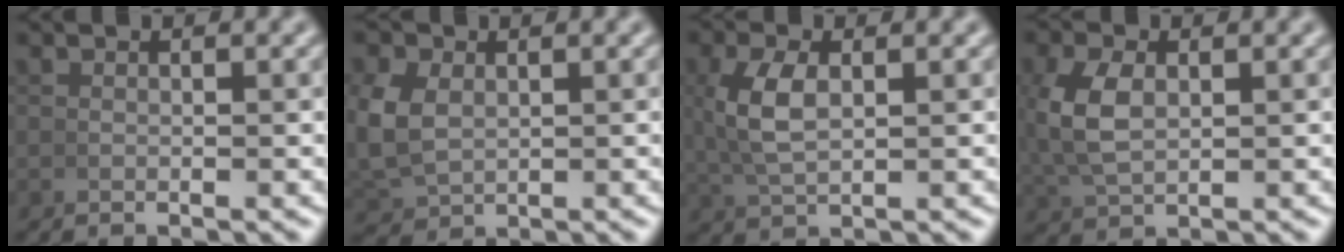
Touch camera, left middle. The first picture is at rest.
{"total": 4.3, "force": [0.4, 3.6, 2.4], "torque": [-0.078, -0.019, 0.027]}
{"total": 3.7, "force": [0.7, 1.8, 3.2], "torque": [-0.076, 0.000, 0.022]}
{"total": 4.0, "force": [0.6, 2.5, 3.1], "torque": [-0.085, -0.004, 0.023]}